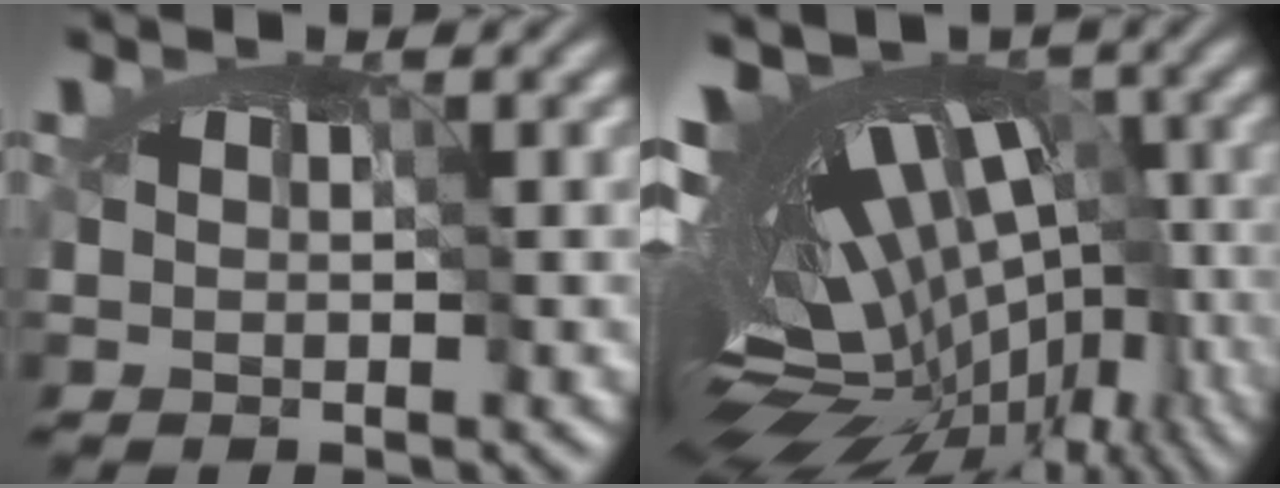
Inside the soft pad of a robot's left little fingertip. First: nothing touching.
{"total": 13.3, "force": [-5.0, 5.6, 10.9], "torque": [-0.107, -0.006, -0.069]}